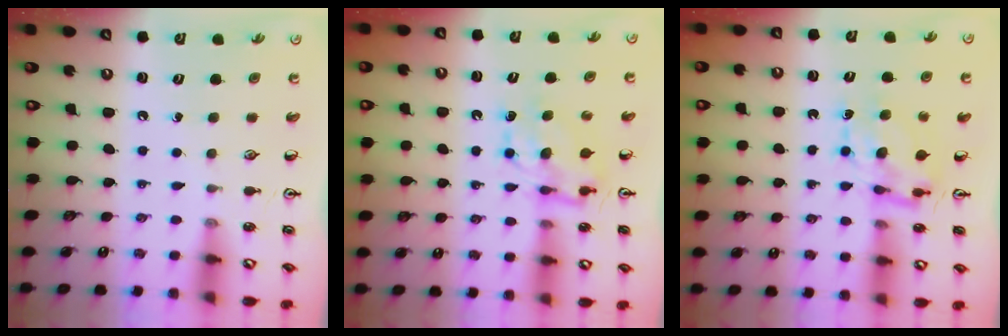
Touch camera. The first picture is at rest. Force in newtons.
{"total": 8.0, "press": 8.0, "slide": 0.3}
{"total": 6.9, "press": 6.9, "slide": 0.6}